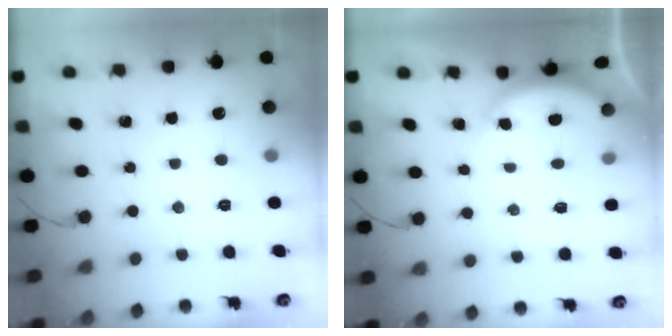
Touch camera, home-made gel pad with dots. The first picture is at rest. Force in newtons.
{"total": 2.1, "press": 2.0, "slide": 0.3}